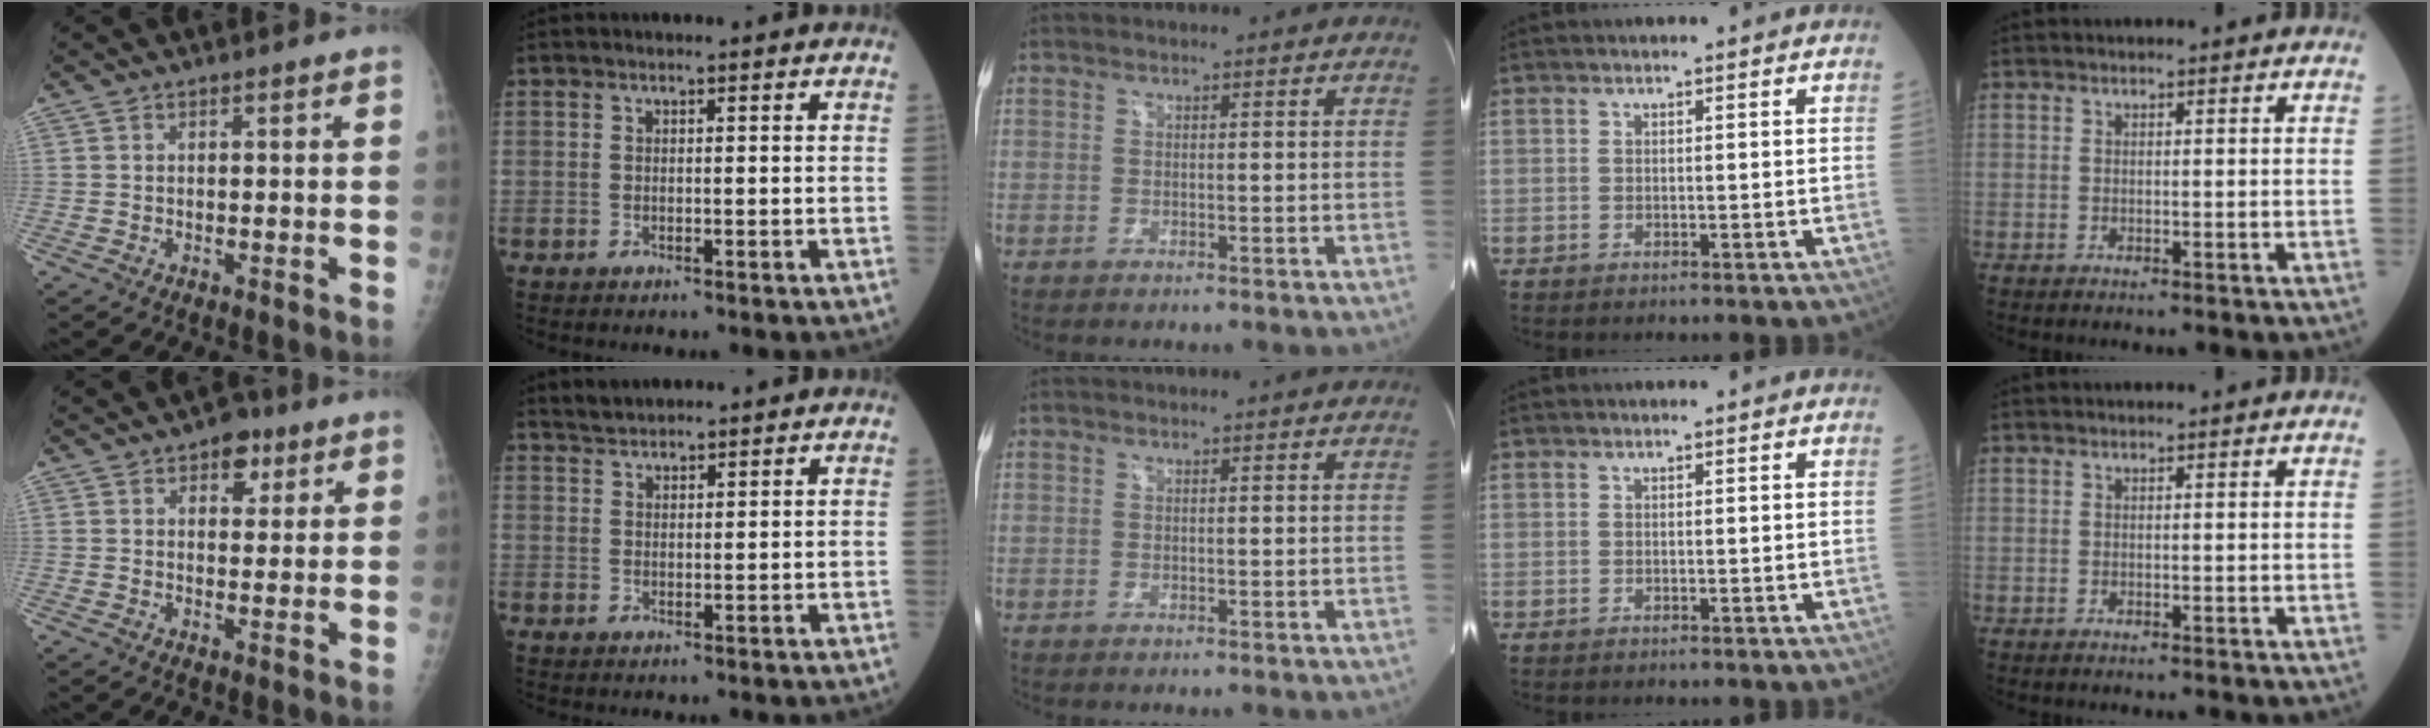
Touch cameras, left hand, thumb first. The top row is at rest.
{"thumb": {"total": 5.1, "force": [2.7, 3.4, 2.8], "torque": [-0.008, -0.007, 0.032]}, "index": {"total": 2.7, "force": [2.6, 0.5, 0.4], "torque": [-0.013, 0.020, 0.050]}}